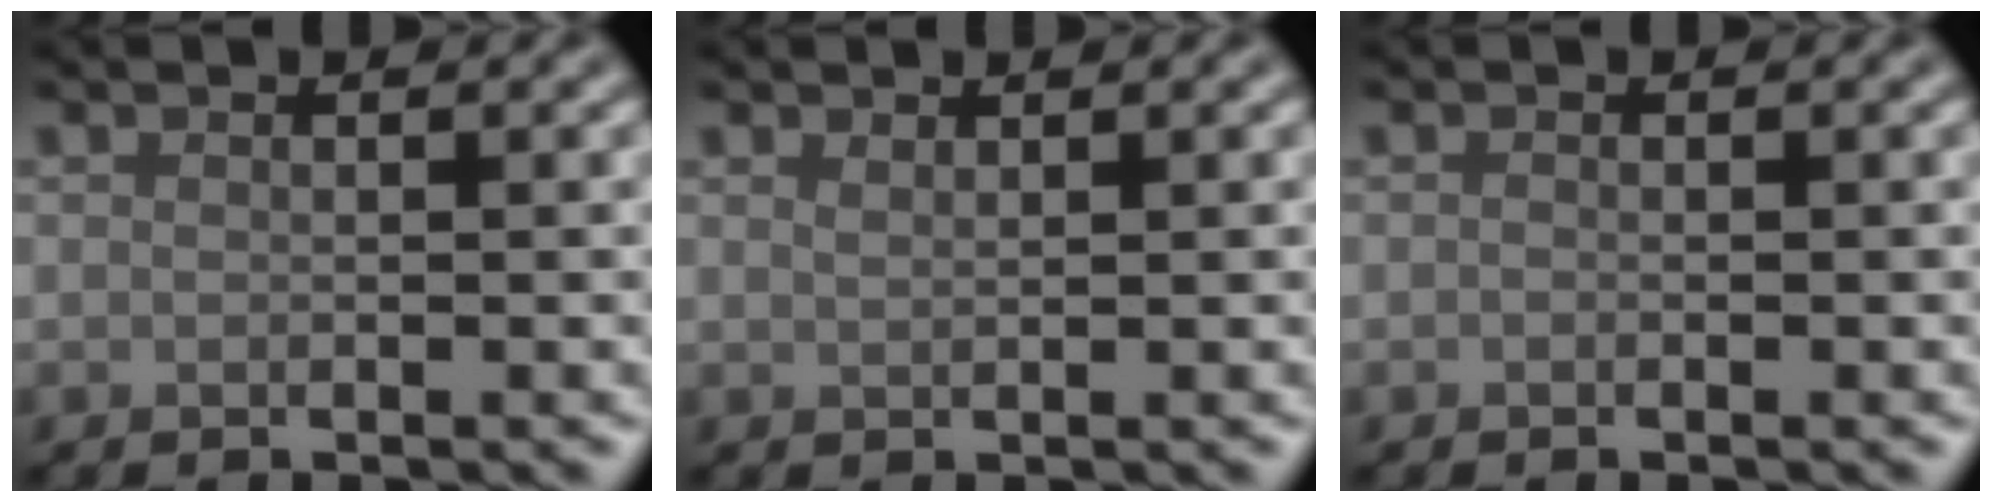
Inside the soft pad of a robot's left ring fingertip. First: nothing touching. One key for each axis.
{"total": 0.7, "fx": 0.6, "fy": 0.2, "fz": 0.3, "tx": -0.003, "ty": 0.001, "tz": 0.011}
{"total": 0.0}